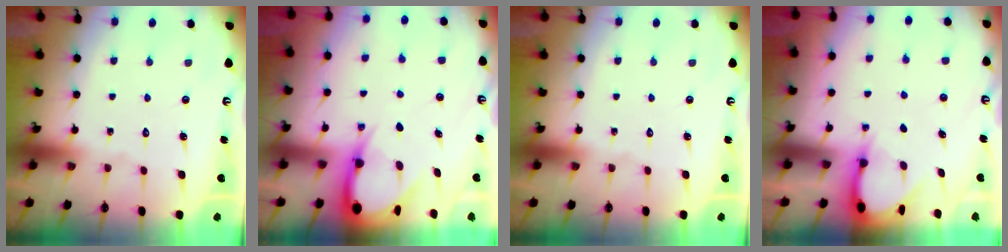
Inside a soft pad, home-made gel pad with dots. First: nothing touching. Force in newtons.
{"total": 6.9, "press": 6.8, "slide": 0.8}
{"total": 0.0}
{"total": 3.3, "press": 3.3, "slide": 0.5}